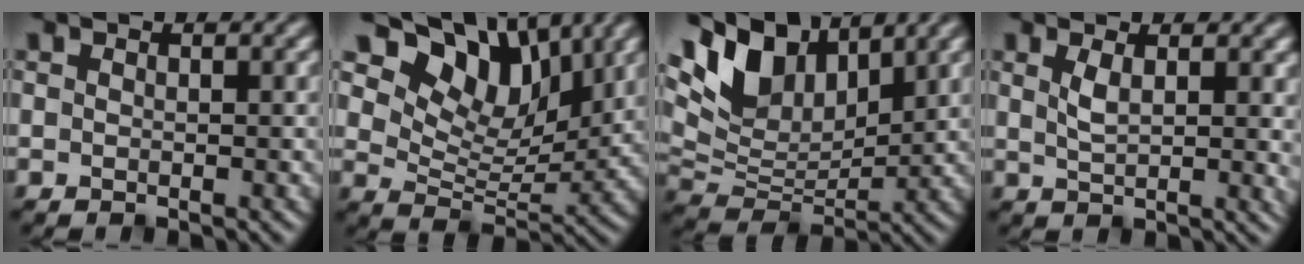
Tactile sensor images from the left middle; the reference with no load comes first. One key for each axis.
{"total": 10.3, "fx": 6.2, "fy": 5.8, "fz": 5.8, "tx": -0.102, "ty": 0.004, "tz": 0.103}
{"total": 9.5, "fx": 5.0, "fy": 5.4, "fz": 6.0, "tx": -0.126, "ty": 0.013, "tz": 0.086}
{"total": 3.6, "fx": 1.5, "fy": 1.4, "fz": 3.0, "tx": -0.046, "ty": 0.001, "tz": 0.028}